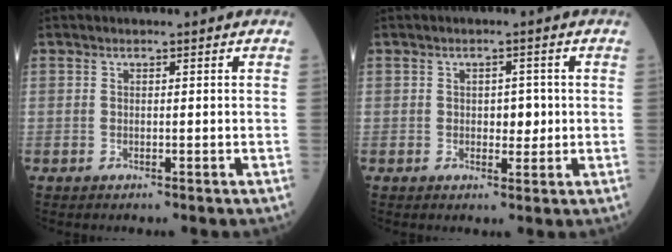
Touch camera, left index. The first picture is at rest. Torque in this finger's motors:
{"motor_torque": [0.08, 0.05, 0.03, 0.00]}